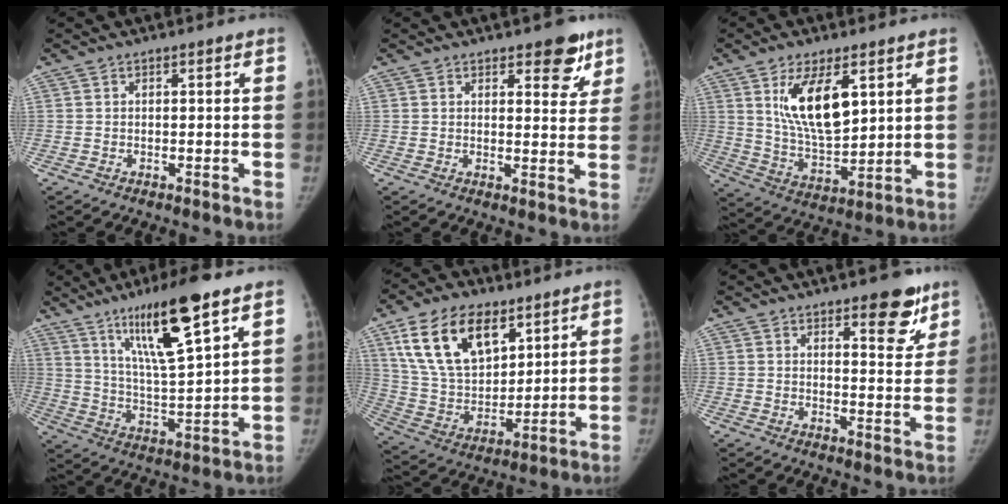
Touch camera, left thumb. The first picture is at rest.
{"total": 6.2, "force": [4.1, 2.8, 3.8], "torque": [-0.013, -0.022, 0.049]}
{"total": 13.4, "force": [5.2, 5.9, 10.8], "torque": [-0.170, -0.033, 0.107]}
{"total": 16.3, "force": [9.5, 2.3, 13.1], "torque": [-0.221, -0.052, 0.175]}
{"total": 18.8, "force": [9.8, 10.6, 12.1], "torque": [-0.185, -0.035, 0.190]}
{"total": 8.5, "force": [5.5, 3.2, 5.6], "torque": [-0.039, -0.033, 0.072]}